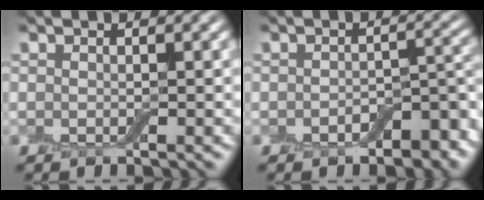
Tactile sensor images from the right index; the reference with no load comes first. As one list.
[{"total": 4.1, "force": [-2.2, 1.9, 2.9], "torque": [-0.040, 0.001, -0.031]}]